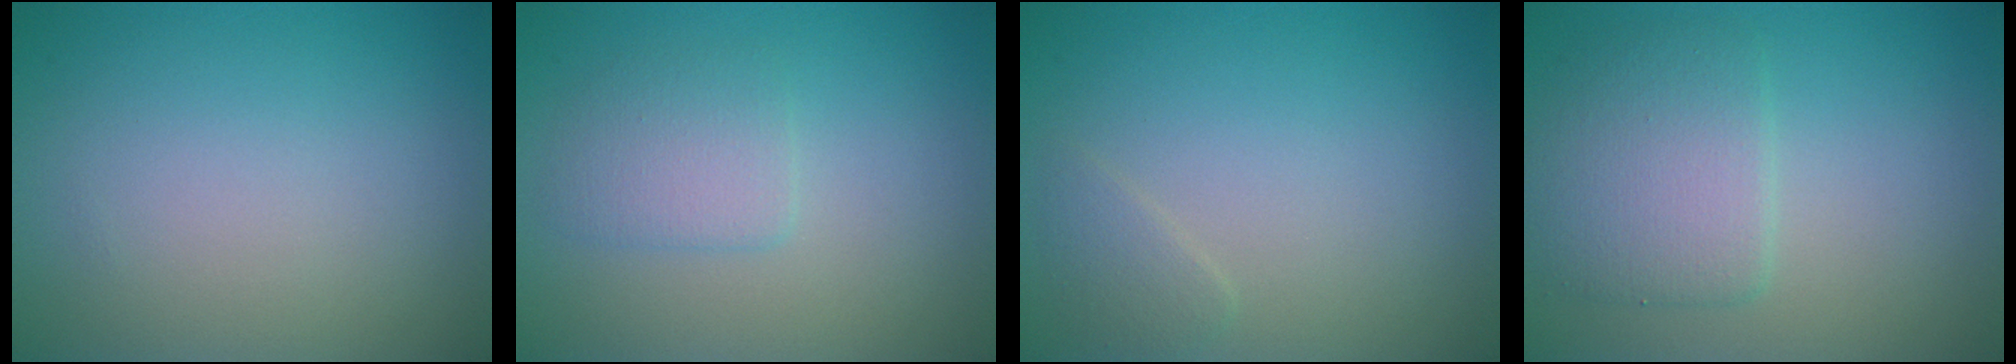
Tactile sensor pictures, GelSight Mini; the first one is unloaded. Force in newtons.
{"total": 2.1, "press": 2.1, "slide": 0.0}
{"total": 1.2, "press": 1.2, "slide": 0.0}
{"total": 4.0, "press": 4.0, "slide": 0.1}